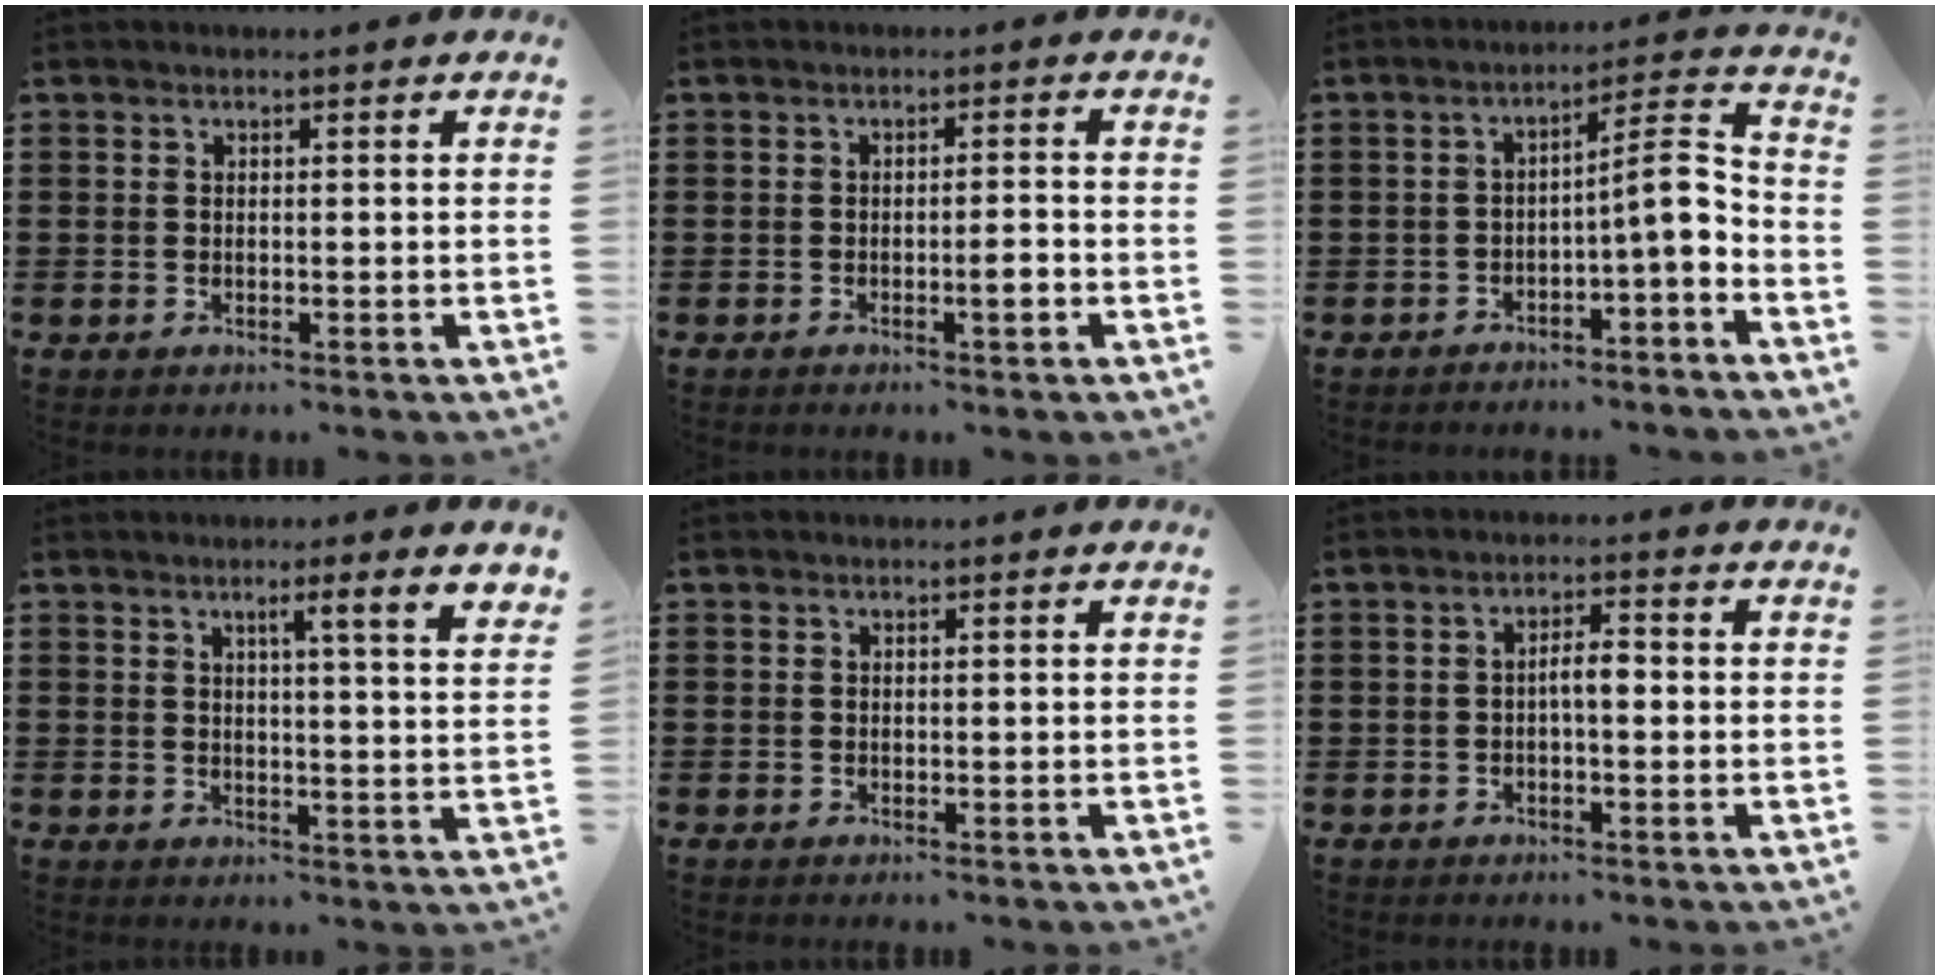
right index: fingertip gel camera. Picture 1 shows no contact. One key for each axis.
{"total": 2.8, "fx": -1.0, "fy": 0.3, "fz": 2.6, "tx": -0.044, "ty": -0.001, "tz": -0.018}
{"total": 6.5, "fx": -2.0, "fy": 1.2, "fz": 6.0, "tx": -0.101, "ty": 0.000, "tz": -0.043}
{"total": 4.3, "fx": 2.2, "fy": -0.4, "fz": 3.7, "tx": -0.061, "ty": -0.009, "tz": 0.030}
{"total": 0.0}
{"total": 2.8, "fx": -0.4, "fy": 0.8, "fz": 2.6, "tx": -0.048, "ty": 0.006, "tz": -0.010}